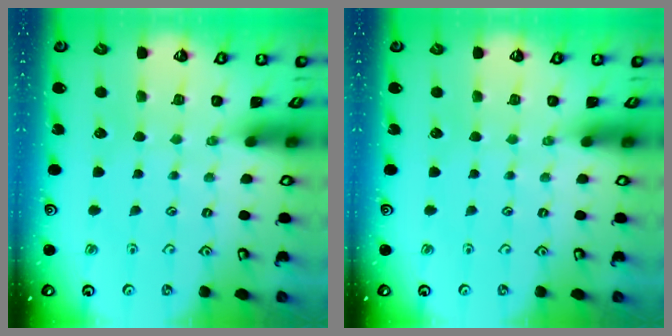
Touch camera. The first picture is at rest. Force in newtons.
{"total": 0.0}